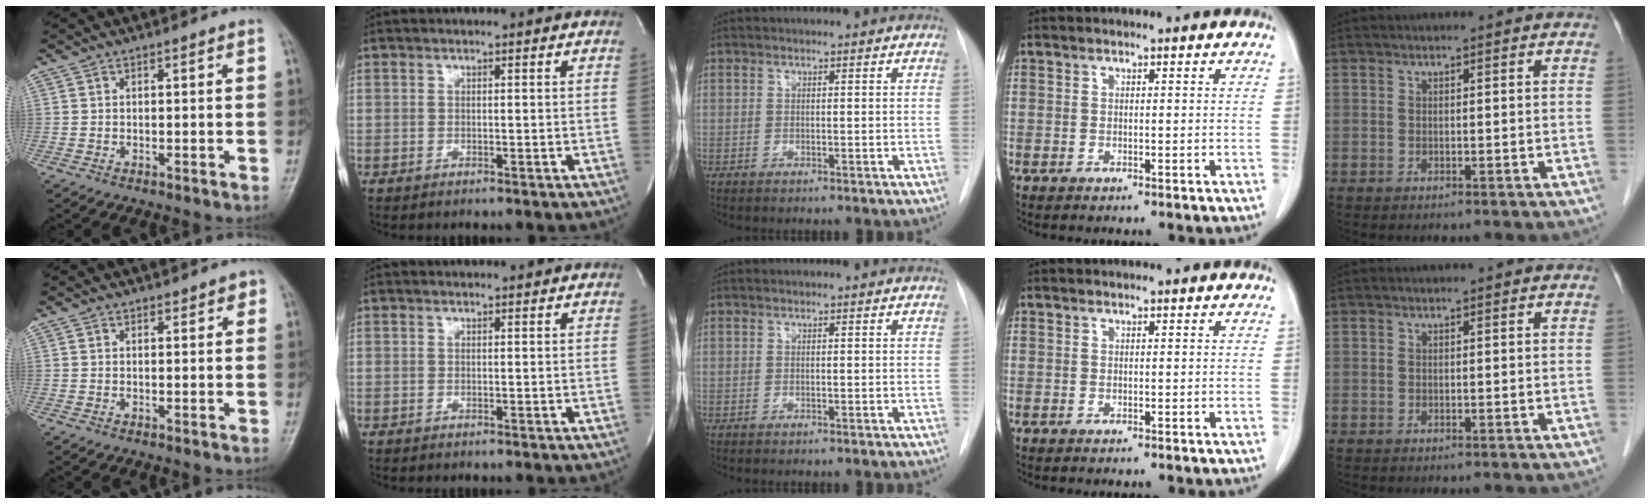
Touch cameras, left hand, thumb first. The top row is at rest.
{"thumb": {"total": 1.9, "force": [1.3, 1.0, 0.9], "torque": [0.006, -0.004, 0.012]}, "index": {"total": 2.0, "force": [2.0, 0.3, 0.2], "torque": [-0.011, 0.014, 0.026]}}